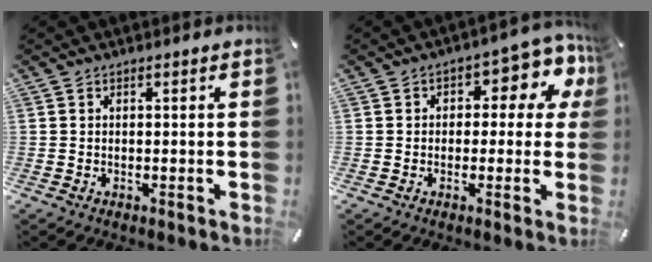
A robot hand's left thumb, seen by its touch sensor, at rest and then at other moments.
{"total": 8.8, "force": [2.5, 5.4, 6.6], "torque": [-0.078, -0.013, 0.037]}